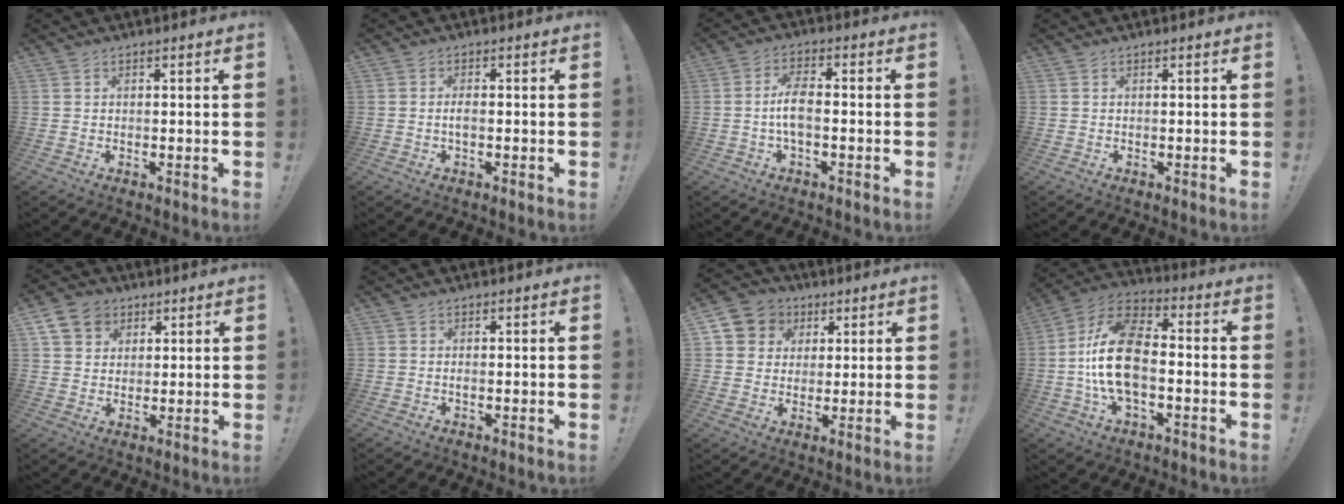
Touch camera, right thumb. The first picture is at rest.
{"total": 1.2, "force": [-0.4, 0.3, 1.1], "torque": [-0.020, 0.001, -0.009]}
{"total": 7.1, "force": [-1.3, 2.7, 6.5], "torque": [-0.129, 0.002, -0.026]}
{"total": 0.0}
{"total": 9.0, "force": [4.6, 7.1, 3.0], "torque": [-0.041, -0.021, 0.092]}
{"total": 0.5, "force": [-0.1, 0.1, 0.5], "torque": [-0.011, 0.001, -0.003]}
{"total": 8.4, "force": [2.6, 7.7, 1.9], "torque": [-0.025, -0.012, 0.055]}
{"total": 18.0, "force": [-2.6, 9.9, 14.8], "torque": [-0.281, 0.019, -0.044]}